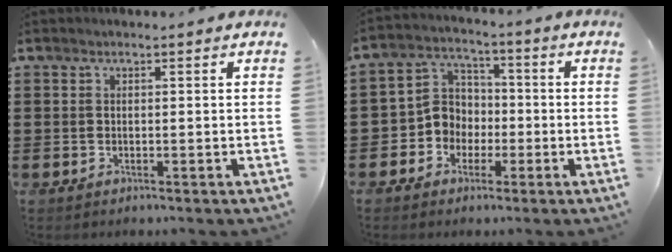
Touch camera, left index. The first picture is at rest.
{"total": 6.4, "force": [-1.6, 5.8, 2.1], "torque": [-0.070, 0.012, -0.035]}